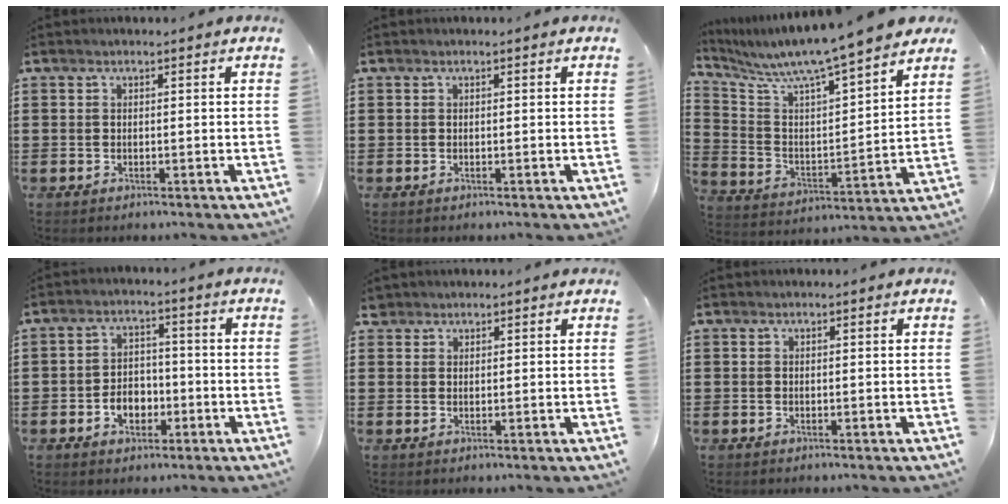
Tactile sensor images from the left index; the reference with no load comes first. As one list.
[{"total": 0.0}, {"total": 7.6, "force": [6.9, -0.2, 3.2], "torque": [-0.094, -0.060, 0.111]}, {"total": 4.2, "force": [-1.7, 2.7, 2.7], "torque": [-0.042, 0.003, -0.035]}, {"total": 1.8, "force": [1.5, 0.9, 0.2], "torque": [-0.010, 0.006, 0.029]}, {"total": 0.0}]